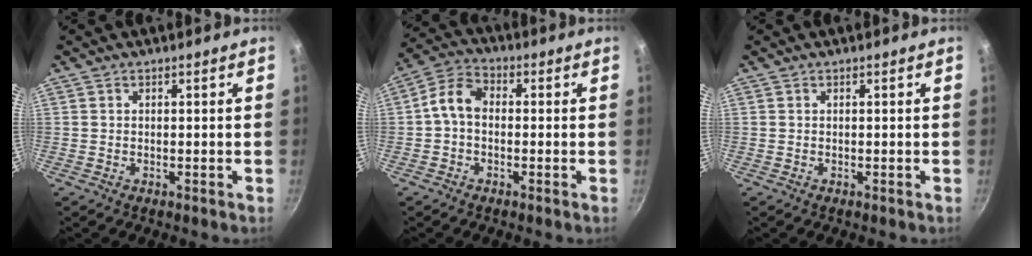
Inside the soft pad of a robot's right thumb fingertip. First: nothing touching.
{"total": 6.4, "force": [-0.4, 4.5, 4.5], "torque": [-0.082, 0.025, -0.026]}
{"total": 0.0}